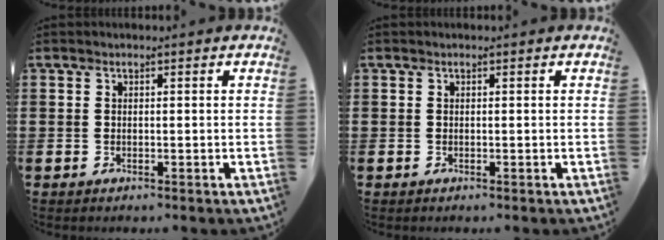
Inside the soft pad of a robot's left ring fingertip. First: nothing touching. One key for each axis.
{"total": 0.0}